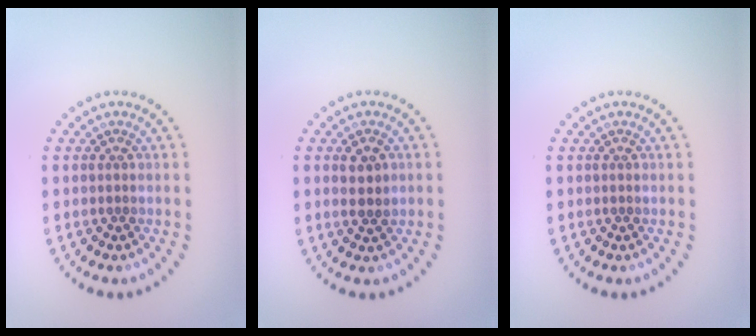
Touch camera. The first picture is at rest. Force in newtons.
{"total": 2.2, "press": 2.1, "slide": 0.5}
{"total": 0.0}